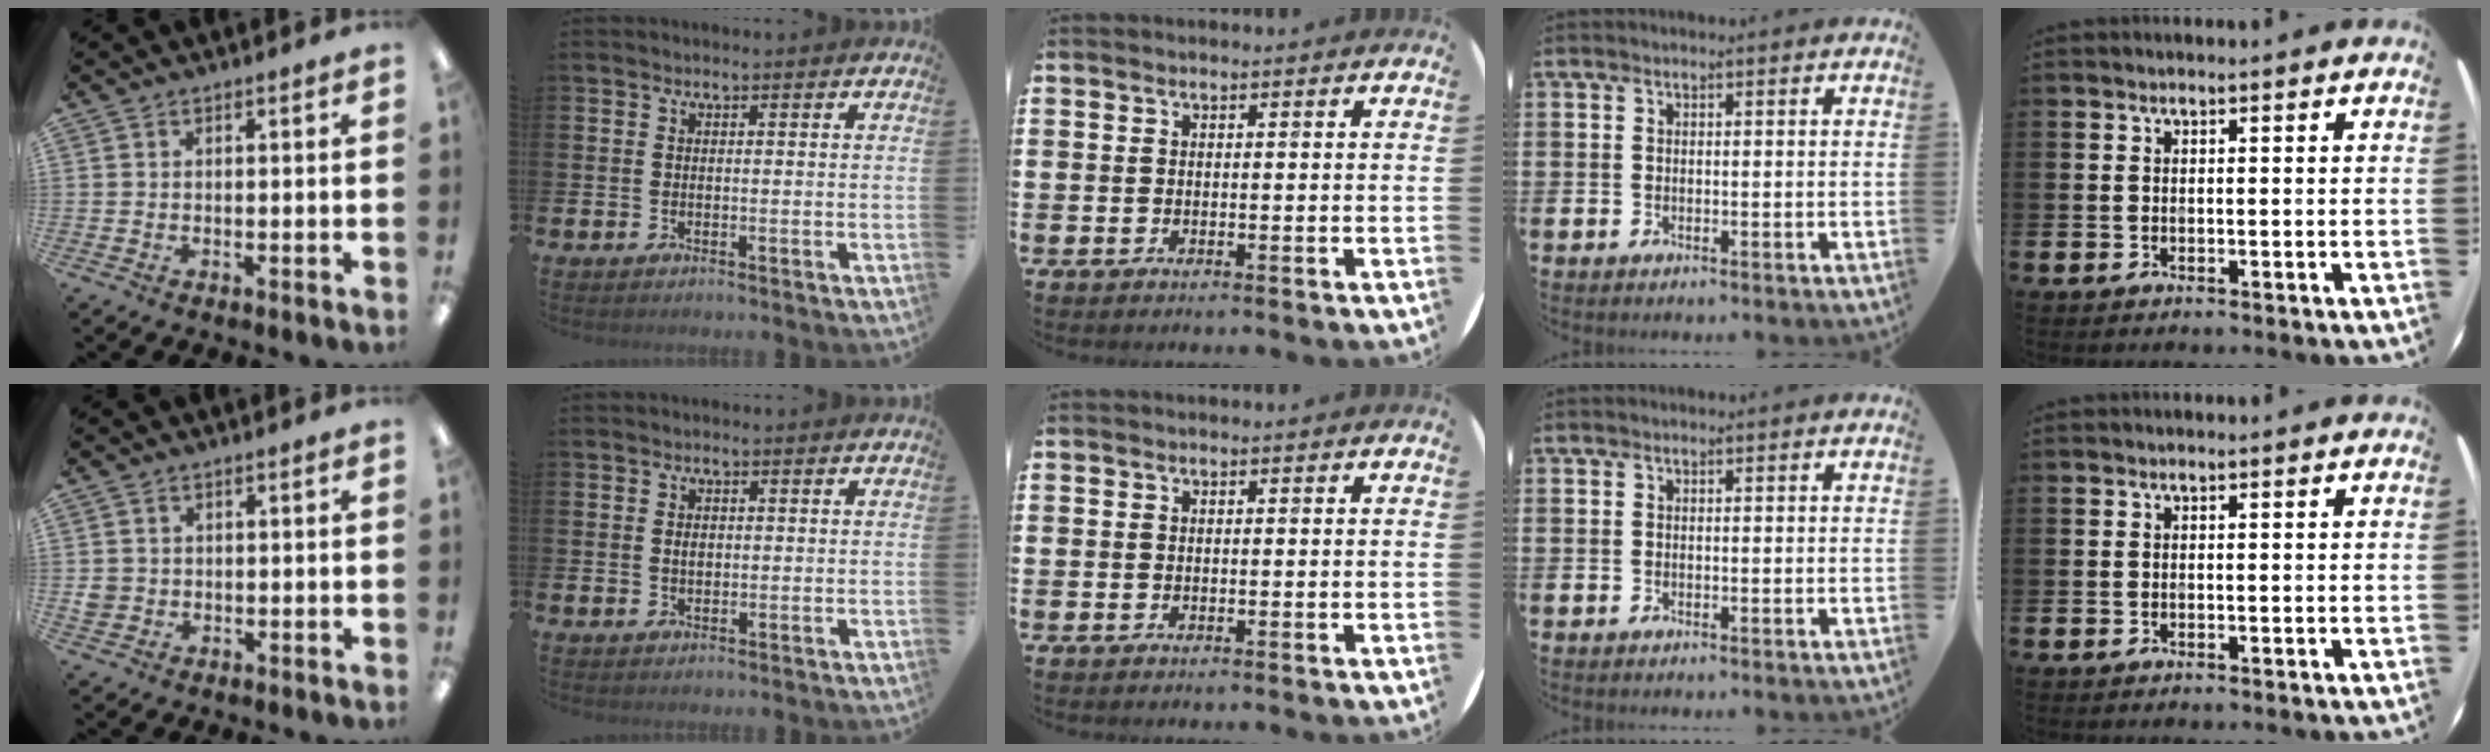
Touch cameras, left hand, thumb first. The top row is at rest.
{"thumb": {"total": 2.6, "force": [0.1, 2.5, 0.7], "torque": [-0.015, 0.005, 0.001]}, "index": {"total": 1.8, "force": [0.2, 1.0, 1.4], "torque": [-0.021, 0.003, 0.000]}}